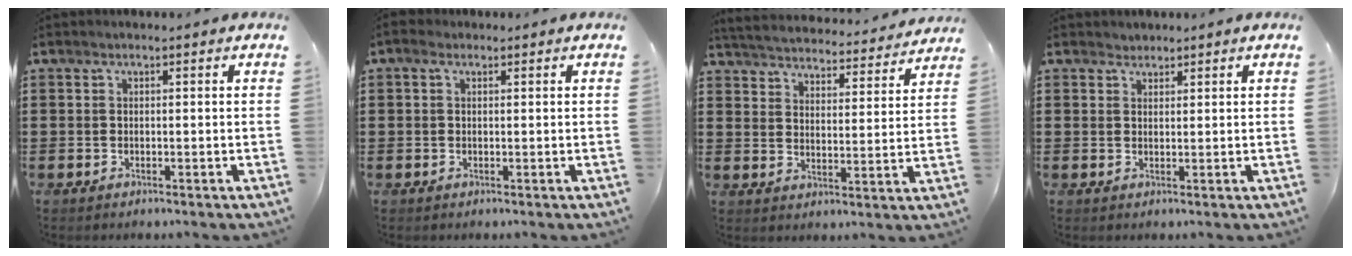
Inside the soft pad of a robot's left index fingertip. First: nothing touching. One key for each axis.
{"total": 1.3, "fx": 0.3, "fy": 0.9, "fz": 1.0, "tx": -0.021, "ty": 0.007, "tz": 0.005}
{"total": 4.1, "fx": 4.1, "fy": -0.2, "fz": 0.1, "tx": -0.028, "ty": -0.036, "tz": 0.065}
{"total": 1.4, "fx": 1.2, "fy": 0.6, "fz": -0.2, "tx": 0.000, "ty": 0.004, "tz": 0.025}